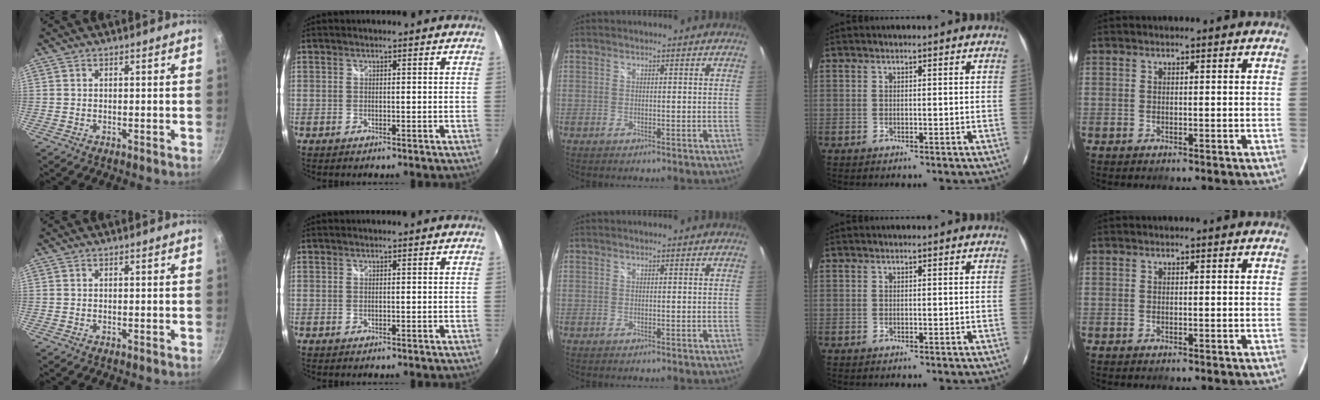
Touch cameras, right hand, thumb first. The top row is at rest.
{}